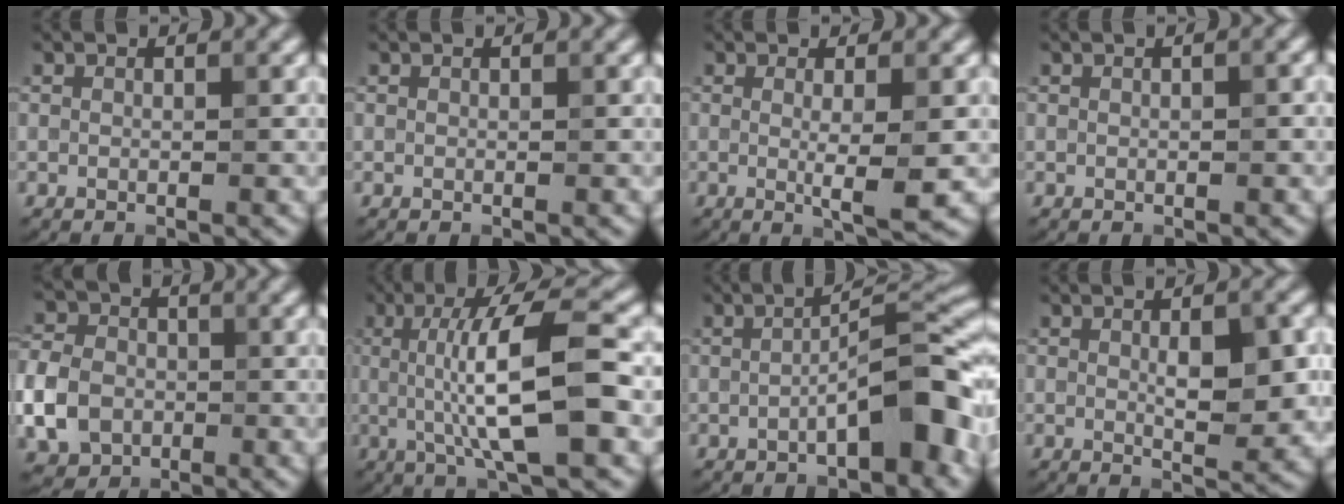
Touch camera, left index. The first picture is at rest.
{"total": 0.0}
{"total": 3.2, "force": [0.0, 0.5, 3.2], "torque": [-0.052, -0.010, 0.000]}
{"total": 1.2, "force": [0.1, 0.2, 1.1], "torque": [-0.016, 0.001, 0.002]}
{"total": 5.8, "force": [-1.5, 4.7, 3.0], "torque": [-0.069, -0.001, -0.041]}
{"total": 9.3, "force": [0.0, 1.9, 9.1], "torque": [-0.138, -0.003, 0.003]}
{"total": 7.0, "force": [-2.0, 1.7, 6.5], "torque": [-0.091, 0.019, -0.034]}
{"total": 4.3, "force": [0.4, 1.4, 4.0], "torque": [-0.064, -0.002, 0.010]}